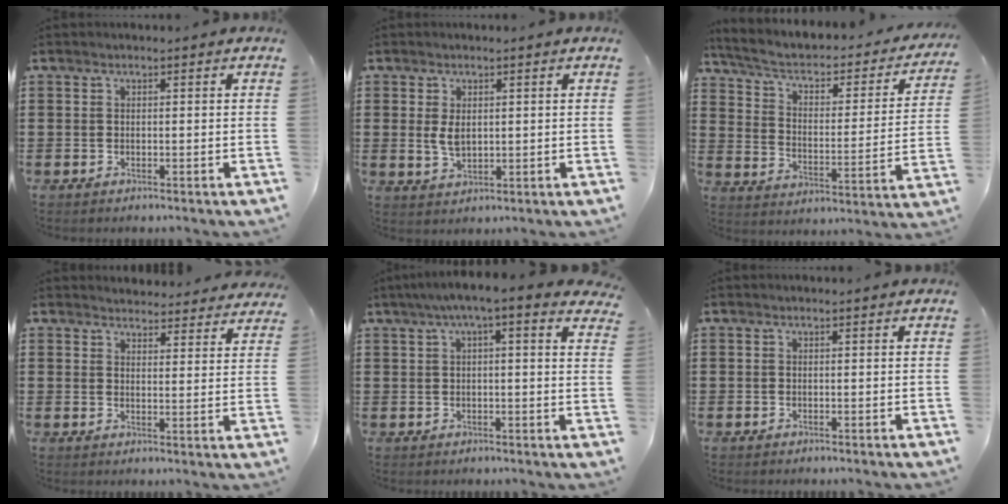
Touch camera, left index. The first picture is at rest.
{"total": 3.4, "force": [0.5, 2.0, 2.7], "torque": [-0.064, 0.002, 0.006]}
{"total": 3.7, "force": [1.8, 1.9, 2.5], "torque": [-0.060, -0.016, 0.022]}
{"total": 3.6, "force": [3.6, 0.3, 0.0], "torque": [-0.004, -0.021, 0.065]}
{"total": 3.9, "force": [2.6, 0.2, 3.0], "torque": [-0.063, -0.001, 0.044]}
{"total": 0.0}